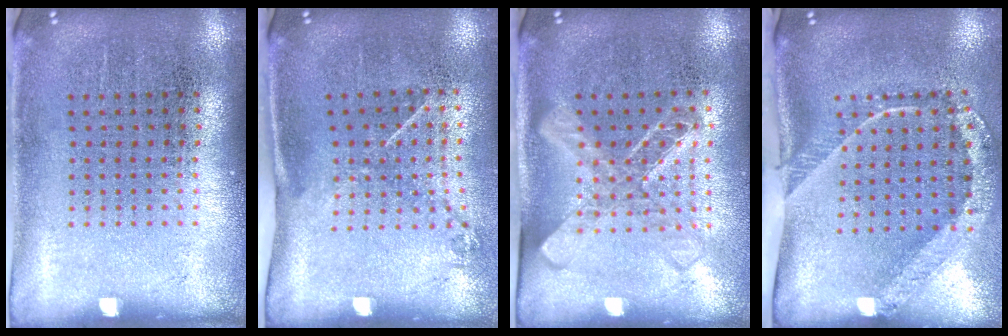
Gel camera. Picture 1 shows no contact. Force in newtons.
{"total": 1.4, "press": 0.9, "slide": 1.0}
{"total": 1.7, "press": 1.4, "slide": 1.0}
{"total": 2.5, "press": 1.6, "slide": 1.9}